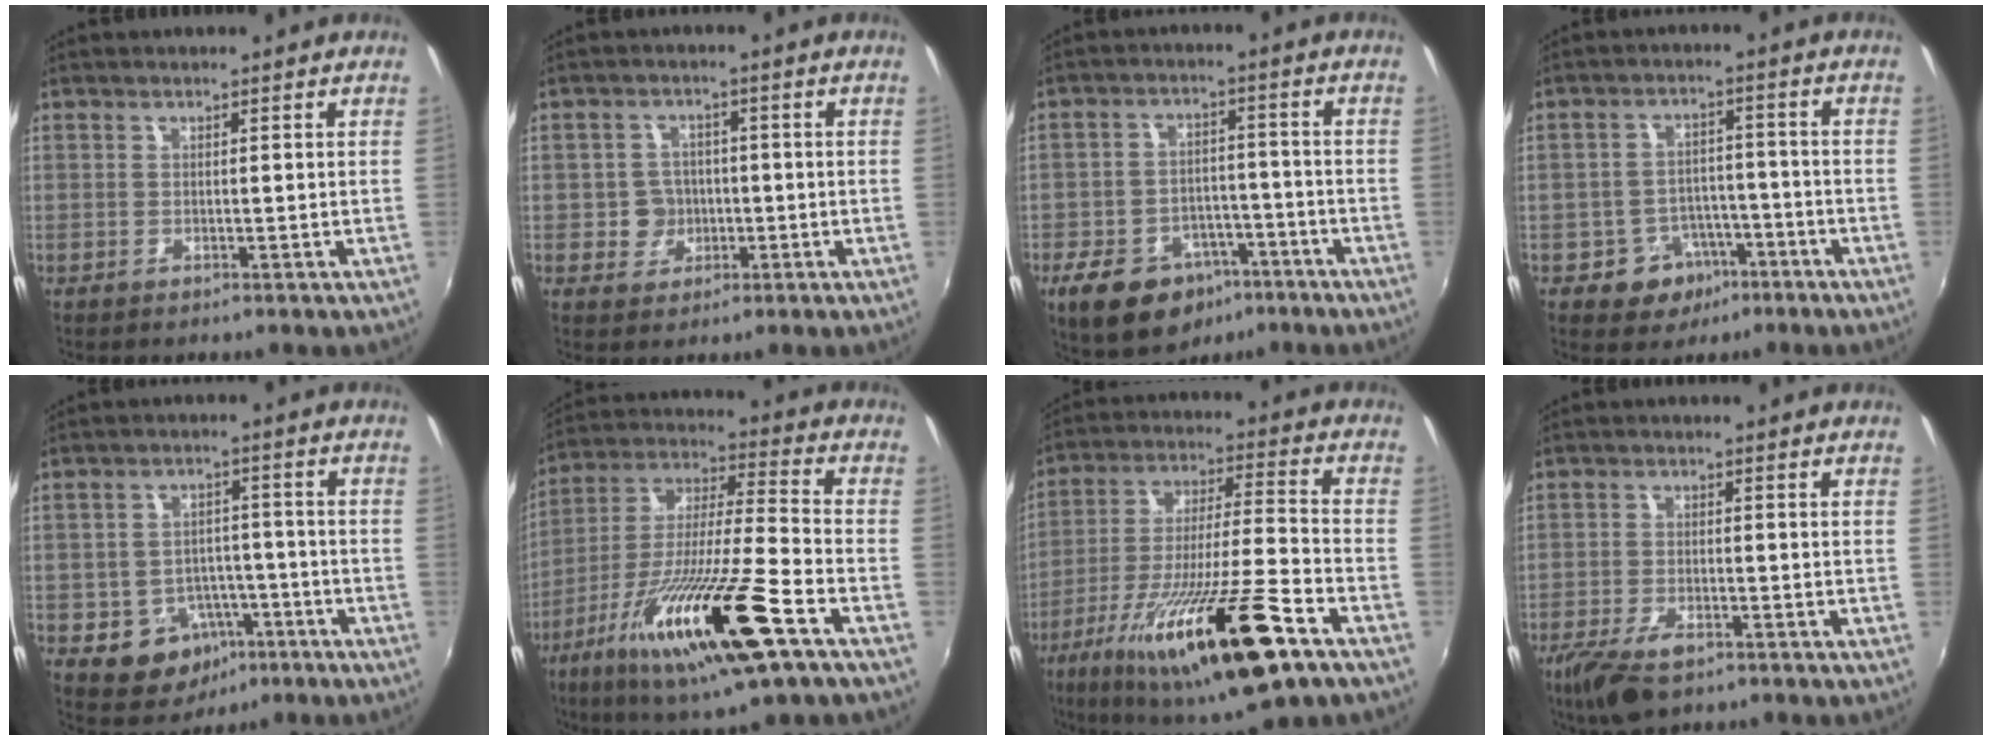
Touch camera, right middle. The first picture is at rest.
{"total": 4.6, "force": [-0.9, 4.4, 0.8], "torque": [-0.016, 0.012, -0.009]}
{"total": 15.3, "force": [-10.1, 8.3, 7.9], "torque": [-0.182, -0.009, -0.161]}
{"total": 7.3, "force": [-4.0, 5.7, 1.8], "torque": [-0.048, 0.019, -0.048]}
{"total": 9.9, "force": [-4.6, 7.9, 3.8], "torque": [-0.083, 0.019, -0.044]}
{"total": 22.6, "force": [-11.4, 2.5, 19.3], "torque": [-0.357, -0.060, -0.206]}
{"total": 24.6, "force": [-13.3, 3.8, 20.3], "torque": [-0.370, -0.058, -0.225]}
{"total": 8.1, "force": [-5.4, 3.2, 5.1], "torque": [-0.128, -0.024, -0.101]}